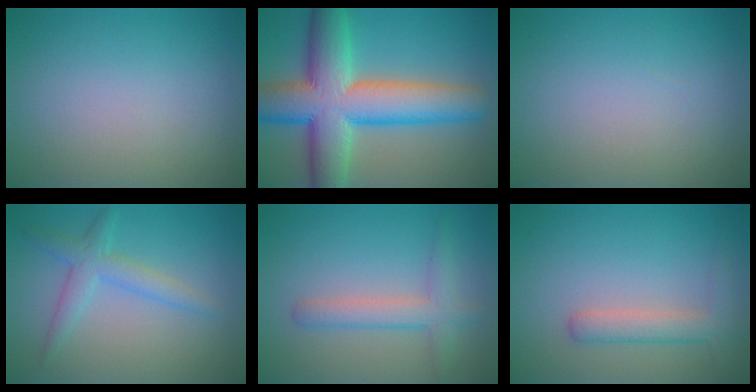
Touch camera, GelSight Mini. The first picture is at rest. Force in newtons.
{"total": 12.3, "press": 12.3, "slide": 0.4}
{"total": 0.0}
{"total": 2.7, "press": 2.7, "slide": 0.0}
{"total": 2.8, "press": 2.8, "slide": 0.1}
{"total": 2.8, "press": 2.8, "slide": 0.2}